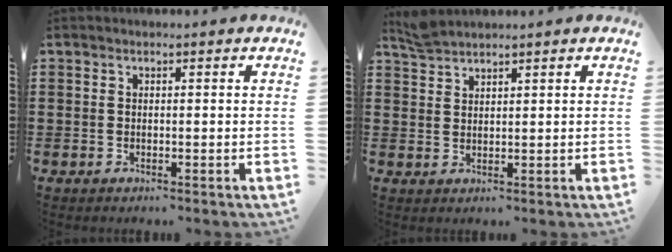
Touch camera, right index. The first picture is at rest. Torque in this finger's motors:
{"motor_torque": [-0.93, 1.21, -0.01, 0.00]}